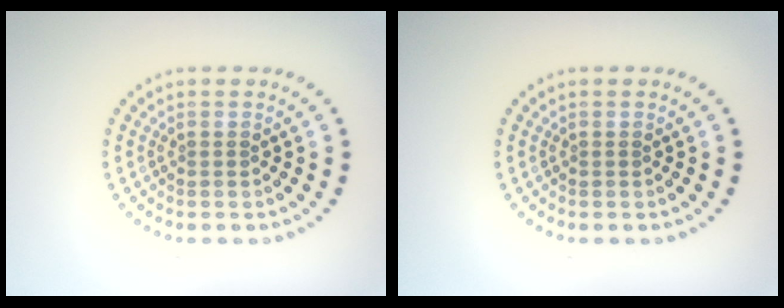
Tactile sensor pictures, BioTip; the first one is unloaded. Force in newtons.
{"total": 0.0}